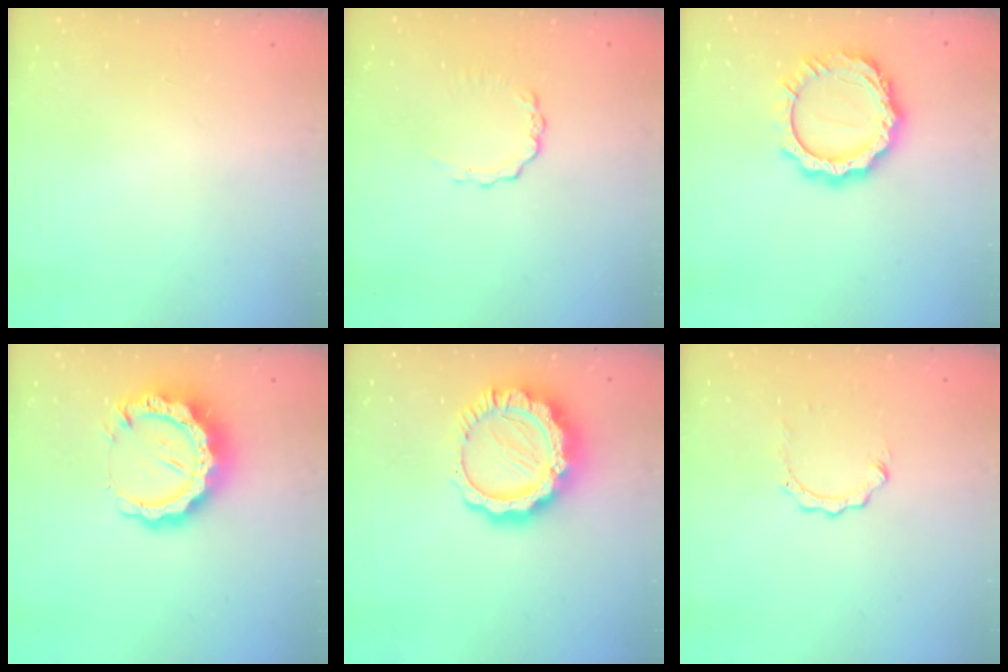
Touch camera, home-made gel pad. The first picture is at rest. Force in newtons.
{"total": 3.9, "press": 3.9, "slide": 0.4}
{"total": 13.9, "press": 13.9, "slide": 1.1}
{"total": 14.7, "press": 14.6, "slide": 1.2}
{"total": 14.7, "press": 14.6, "slide": 1.3}
{"total": 2.3, "press": 2.3, "slide": 0.2}